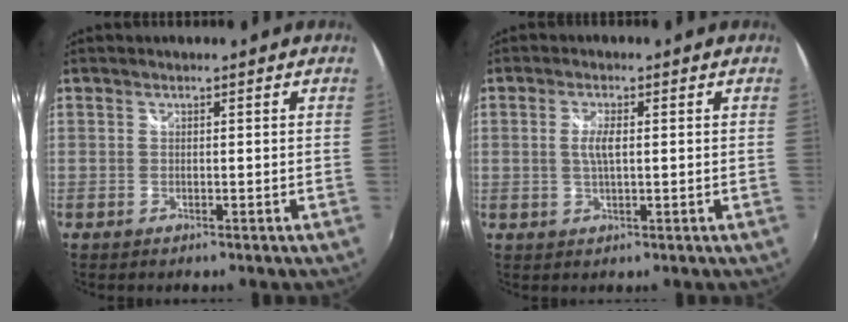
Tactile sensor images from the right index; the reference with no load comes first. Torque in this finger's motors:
{"motor_torque": [-0.14, 0.00, 0.08, 0.04]}